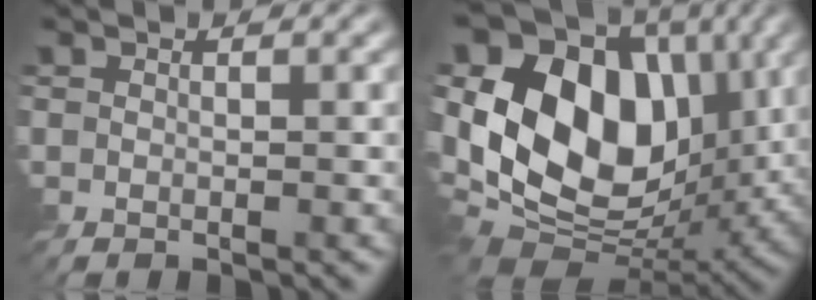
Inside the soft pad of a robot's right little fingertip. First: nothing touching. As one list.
[{"total": 15.6, "force": [2.4, 10.8, 11.1], "torque": [-0.210, 0.012, 0.030]}]